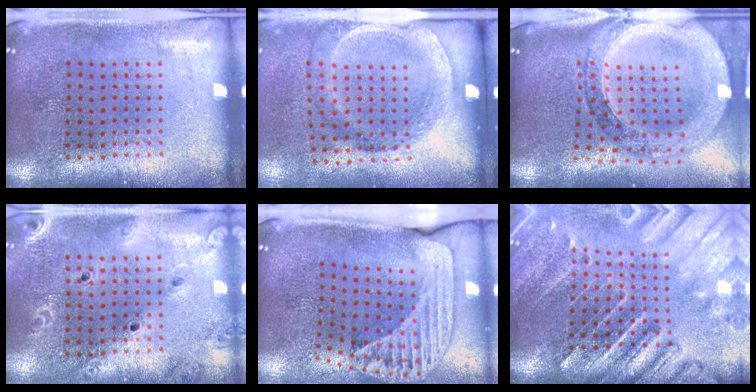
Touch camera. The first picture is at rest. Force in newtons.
{"total": 1.8, "press": 1.2, "slide": 1.4}
{"total": 2.6, "press": 2.3, "slide": 1.3}
{"total": 1.9, "press": 1.8, "slide": 0.7}
{"total": 2.7, "press": 1.8, "slide": 1.9}
{"total": 3.6, "press": 3.1, "slide": 1.8}